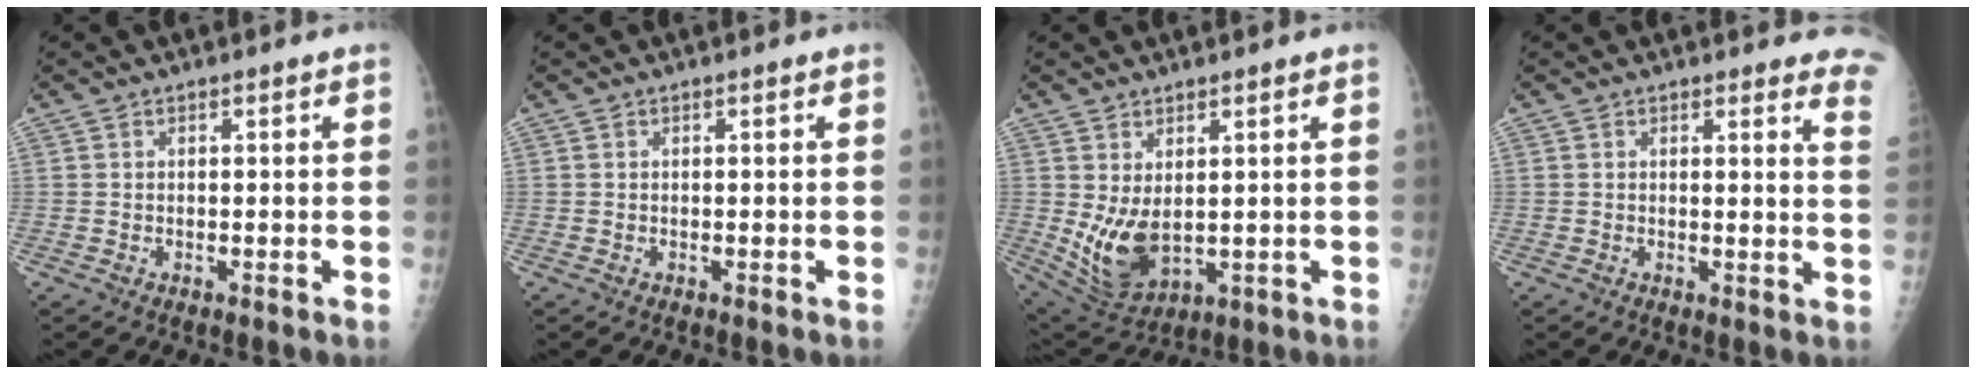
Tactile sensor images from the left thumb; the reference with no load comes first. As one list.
[{"total": 0.0}, {"total": 9.5, "force": [0.8, 5.4, 7.7], "torque": [-0.129, -0.024, 0.039]}, {"total": 7.0, "force": [6.7, 1.1, 1.6], "torque": [0.010, -0.055, 0.039]}]